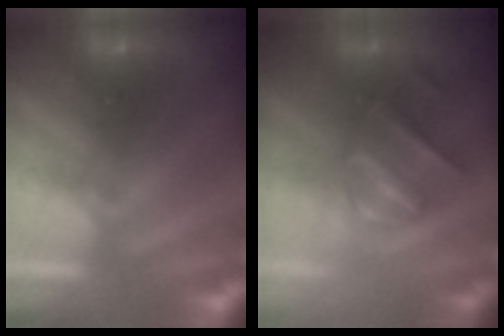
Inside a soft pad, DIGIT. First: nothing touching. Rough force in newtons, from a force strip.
{"total": 3.0}